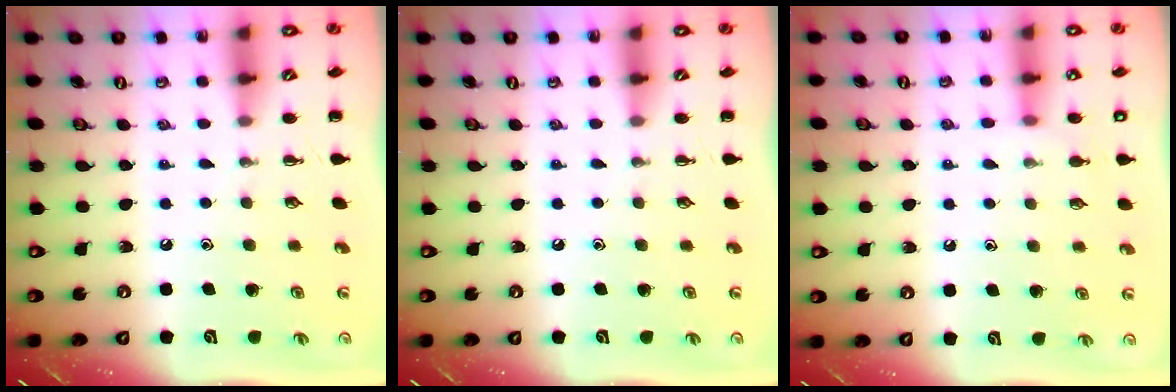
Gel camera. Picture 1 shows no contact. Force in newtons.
{"total": 0.0}
{"total": 5.7, "press": 5.5, "slide": 1.7}